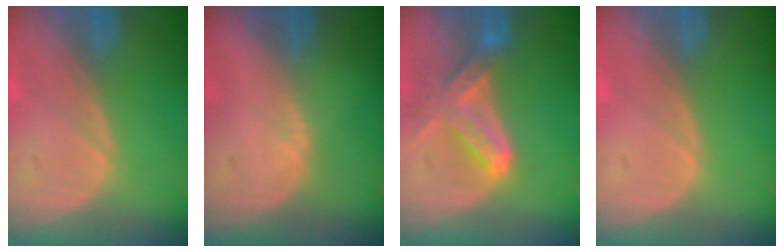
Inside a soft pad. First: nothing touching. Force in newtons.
{"total": 0.7, "press": 0.4, "slide": 0.5}
{"total": 7.0, "press": 6.5, "slide": 2.6}
{"total": 0.5, "press": 0.1, "slide": 0.5}